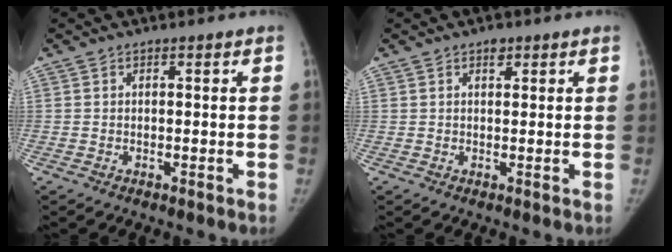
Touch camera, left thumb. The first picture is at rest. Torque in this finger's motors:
{"motor_torque": [0.18, -0.05, 0.84, -0.30, 0.10]}